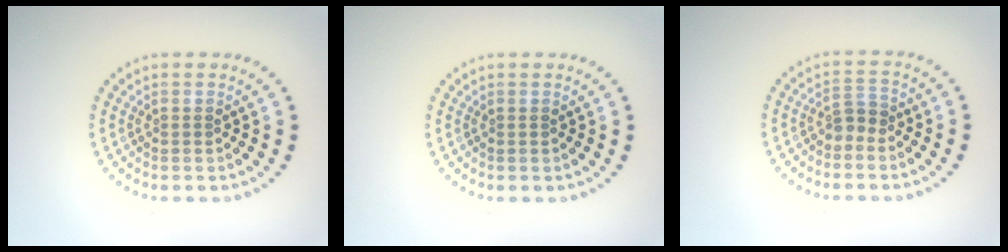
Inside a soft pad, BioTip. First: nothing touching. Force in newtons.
{"total": 0.0}
{"total": 1.6, "press": 1.3, "slide": 0.9}